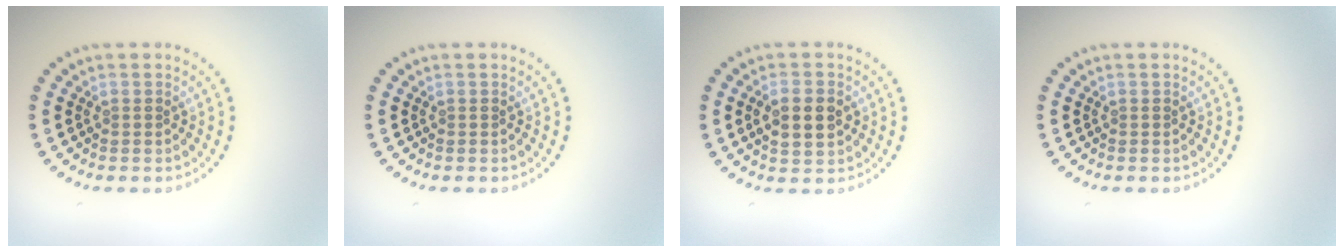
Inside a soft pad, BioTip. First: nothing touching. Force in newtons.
{"total": 0.0}
{"total": 3.4, "press": 3.4, "slide": 0.0}
{"total": 0.0}